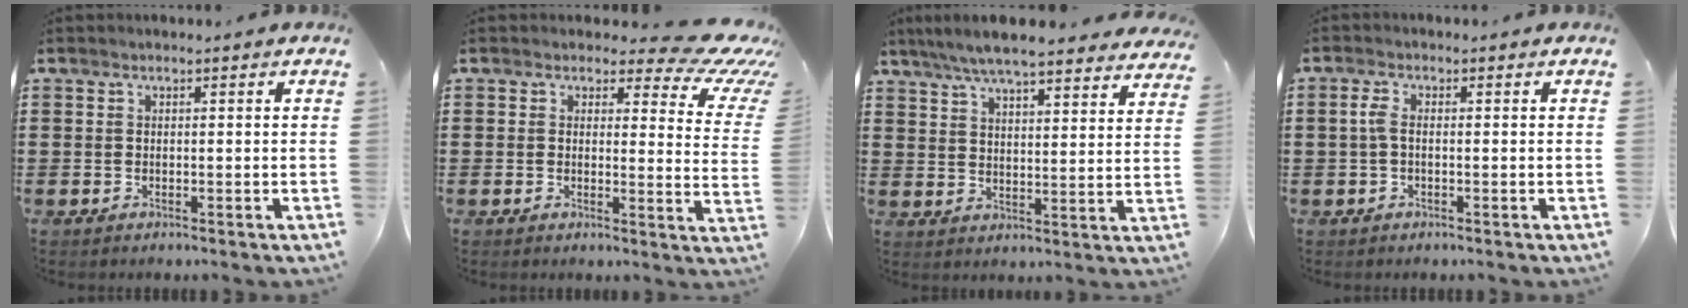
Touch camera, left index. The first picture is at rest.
{"total": 5.9, "force": [4.4, 1.7, 3.5], "torque": [-0.055, -0.027, 0.073]}
{"total": 6.8, "force": [6.2, 0.3, 2.7], "torque": [-0.076, -0.024, 0.110]}
{"total": 2.4, "force": [-0.1, 0.9, 2.2], "torque": [-0.058, -0.004, -0.006]}